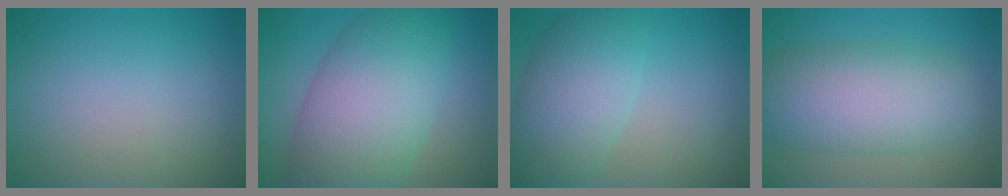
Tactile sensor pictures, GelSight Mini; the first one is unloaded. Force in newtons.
{"total": 10.4, "press": 10.3, "slide": 0.3}
{"total": 6.6, "press": 6.6, "slide": 0.1}
{"total": 8.0, "press": 8.0, "slide": 0.5}